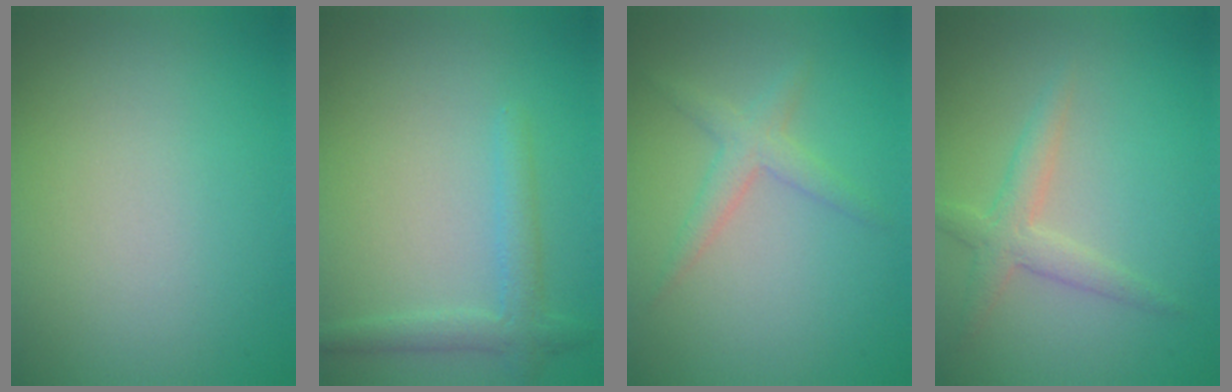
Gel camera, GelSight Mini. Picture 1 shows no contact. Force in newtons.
{"total": 2.3, "press": 2.3, "slide": 0.2}
{"total": 2.1, "press": 2.1, "slide": 0.1}
{"total": 2.4, "press": 2.4, "slide": 0.1}